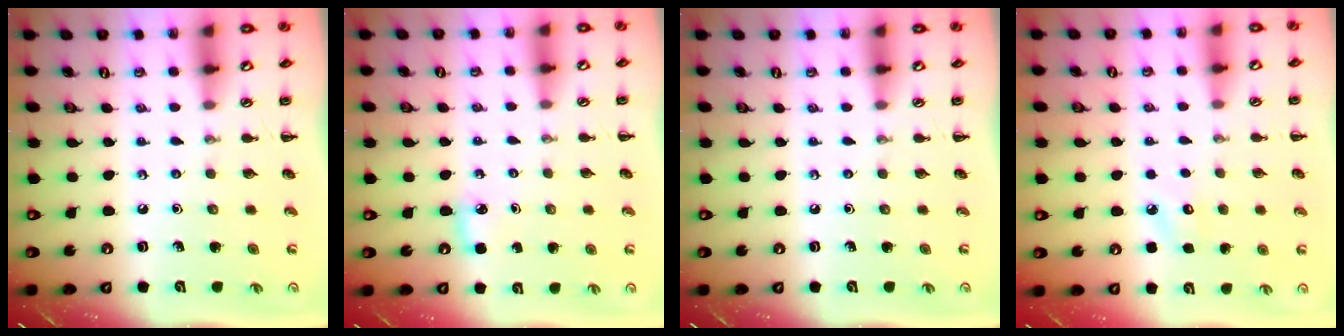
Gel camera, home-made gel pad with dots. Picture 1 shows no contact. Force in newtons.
{"total": 3.9, "press": 3.7, "slide": 1.2}
{"total": 0.0}
{"total": 6.0, "press": 5.8, "slide": 1.6}